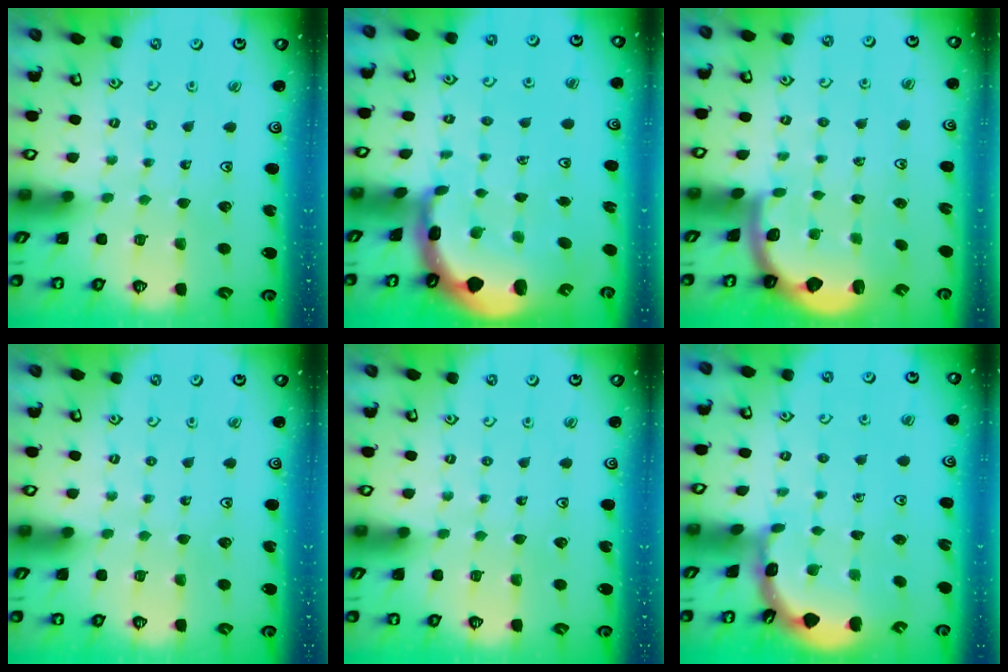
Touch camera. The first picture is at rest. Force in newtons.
{"total": 3.6, "press": 3.4, "slide": 1.0}
{"total": 2.0, "press": 2.0, "slide": 0.5}
{"total": 0.0}
{"total": 0.0}
{"total": 2.0, "press": 2.0, "slide": 0.4}